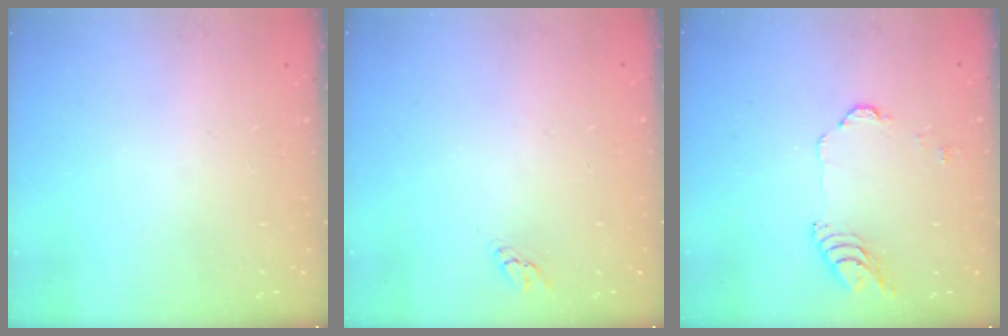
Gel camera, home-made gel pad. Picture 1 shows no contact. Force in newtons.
{"total": 2.7, "press": 2.7, "slide": 0.1}
{"total": 6.8, "press": 6.7, "slide": 0.7}